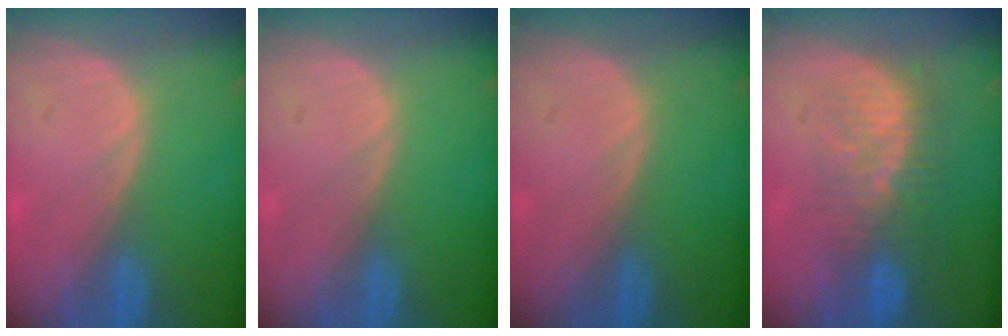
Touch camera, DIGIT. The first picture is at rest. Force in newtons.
{"total": 0.0}
{"total": 0.0}
{"total": 8.3, "press": 7.7, "slide": 3.0}